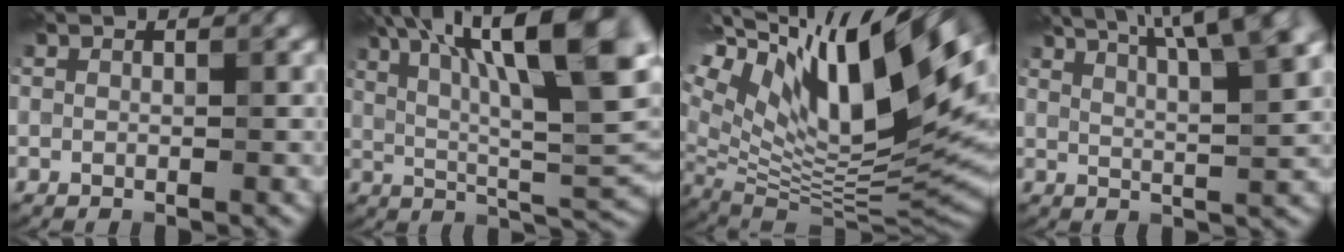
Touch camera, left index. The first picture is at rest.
{"total": 16.3, "force": [7.1, 4.6, 13.9], "torque": [-0.224, 0.019, 0.116]}
{"total": 18.2, "force": [7.6, 6.5, 15.2], "torque": [-0.271, 0.030, 0.138]}
{"total": 11.4, "force": [7.0, 3.1, 8.4], "torque": [-0.097, 0.043, 0.070]}